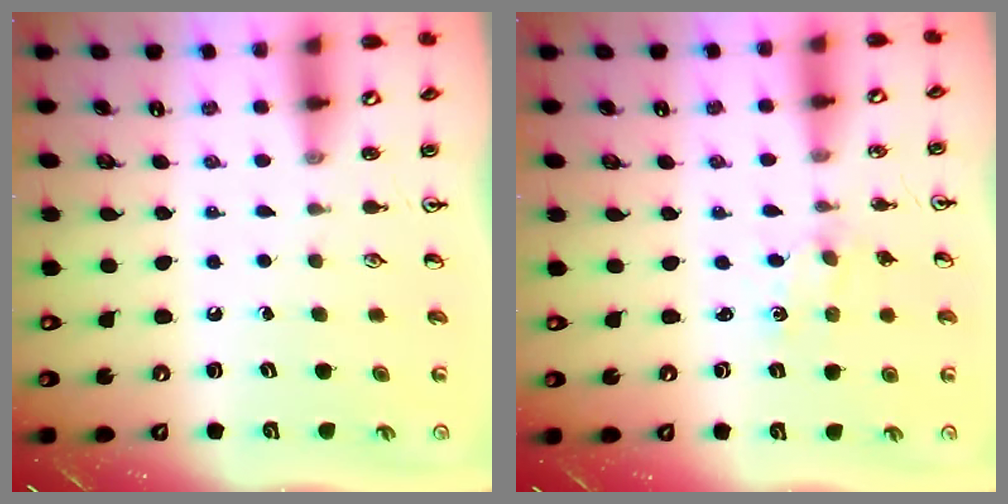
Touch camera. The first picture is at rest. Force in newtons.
{"total": 0.0}